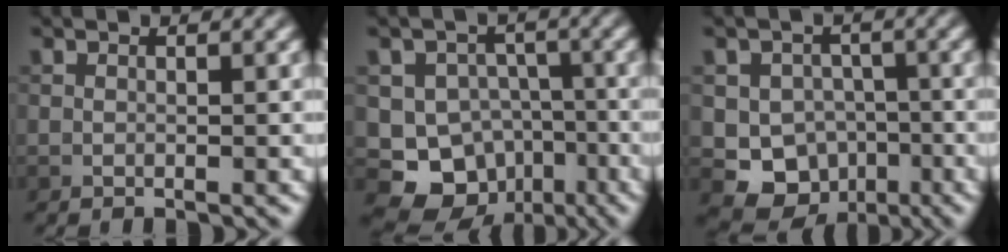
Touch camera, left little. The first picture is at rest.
{"total": 9.0, "force": [-3.9, 7.5, 3.0], "torque": [-0.037, -0.008, -0.080]}
{"total": 7.7, "force": [-2.7, 6.8, 2.4], "torque": [-0.024, -0.011, -0.063]}